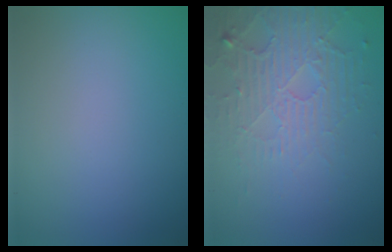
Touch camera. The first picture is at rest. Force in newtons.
{"total": 5.2, "press": 3.4, "slide": 4.0}